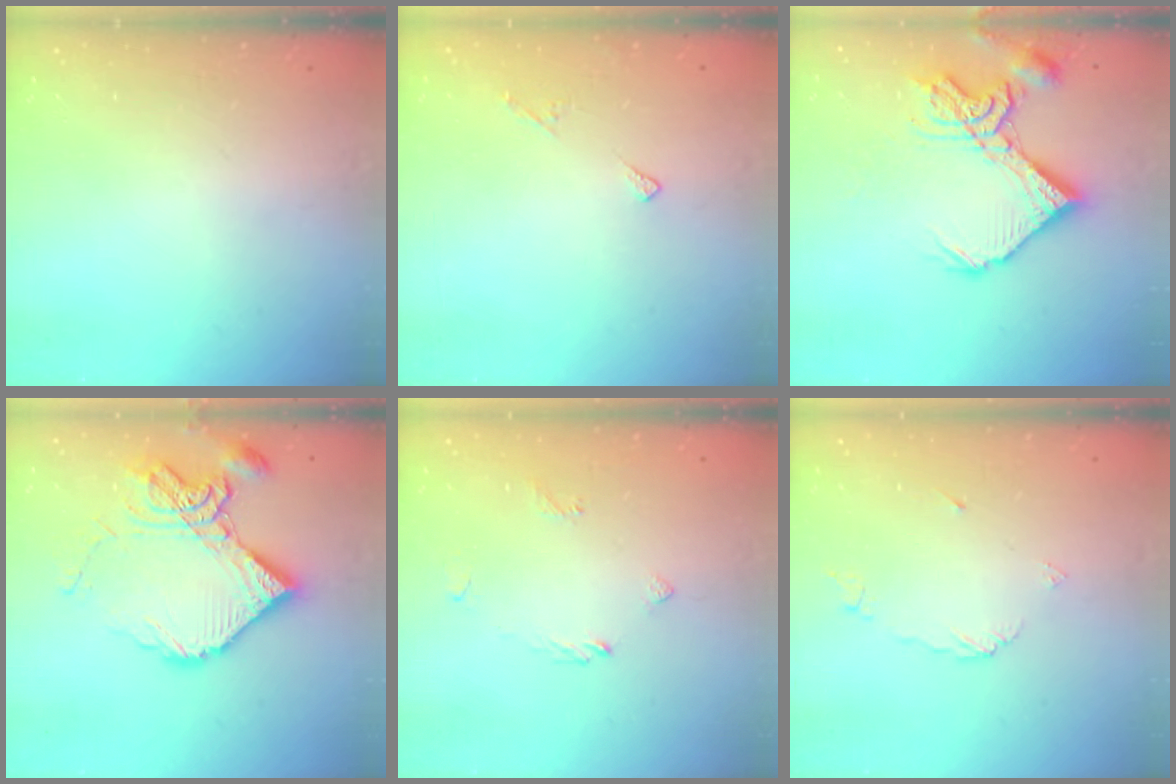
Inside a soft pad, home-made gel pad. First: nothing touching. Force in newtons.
{"total": 5.8, "press": 5.7, "slide": 0.6}
{"total": 20.3, "press": 20.2, "slide": 2.2}
{"total": 18.4, "press": 18.3, "slide": 1.8}
{"total": 2.8, "press": 2.7, "slide": 0.6}
{"total": 5.2, "press": 5.2, "slide": 0.3}